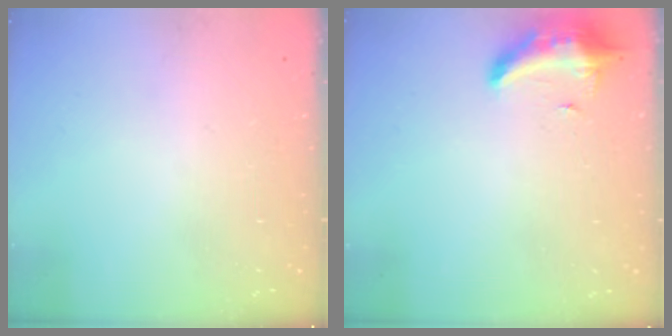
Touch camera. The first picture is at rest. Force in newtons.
{"total": 12.2, "press": 9.7, "slide": 7.4}